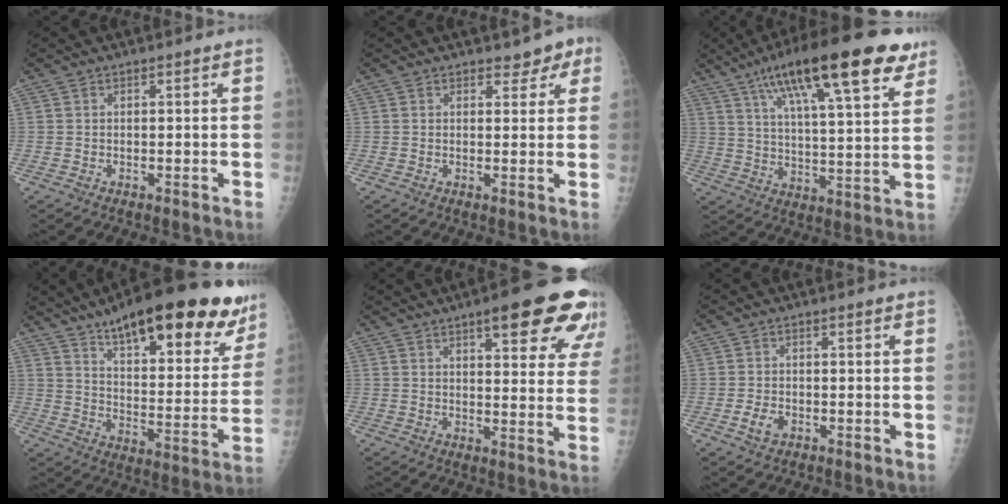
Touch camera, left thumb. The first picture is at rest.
{"total": 2.9, "force": [1.9, 2.0, 1.0], "torque": [0.020, -0.007, 0.022]}
{"total": 24.3, "force": [14.2, 6.2, 18.8], "torque": [-0.279, -0.019, 0.222]}
{"total": 28.5, "force": [19.0, 9.1, 19.1], "torque": [-0.238, -0.062, 0.272]}
{"total": 17.6, "force": [10.3, 5.1, 13.4], "torque": [-0.138, -0.034, 0.122]}
{"total": 2.8, "force": [-1.4, 1.9, 1.5], "torque": [-0.028, 0.004, -0.023]}